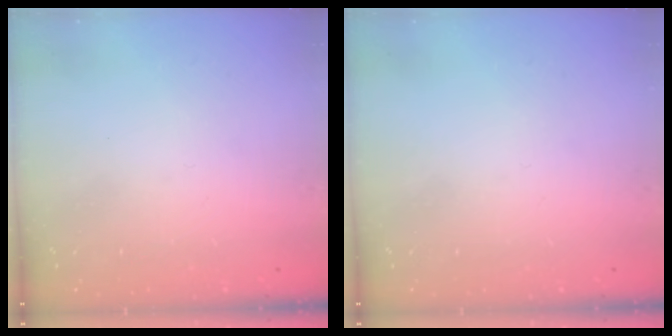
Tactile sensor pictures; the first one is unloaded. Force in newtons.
{"total": 0.0}